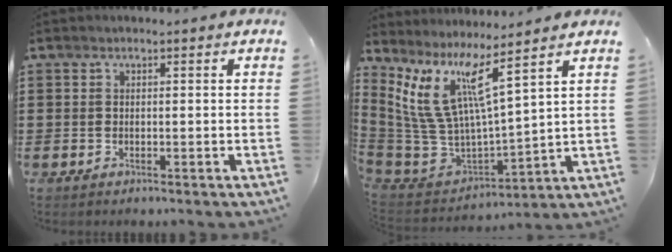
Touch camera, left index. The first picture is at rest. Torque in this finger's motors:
{"motor_torque": [1.60, 0.42, 0.47, 0.21]}